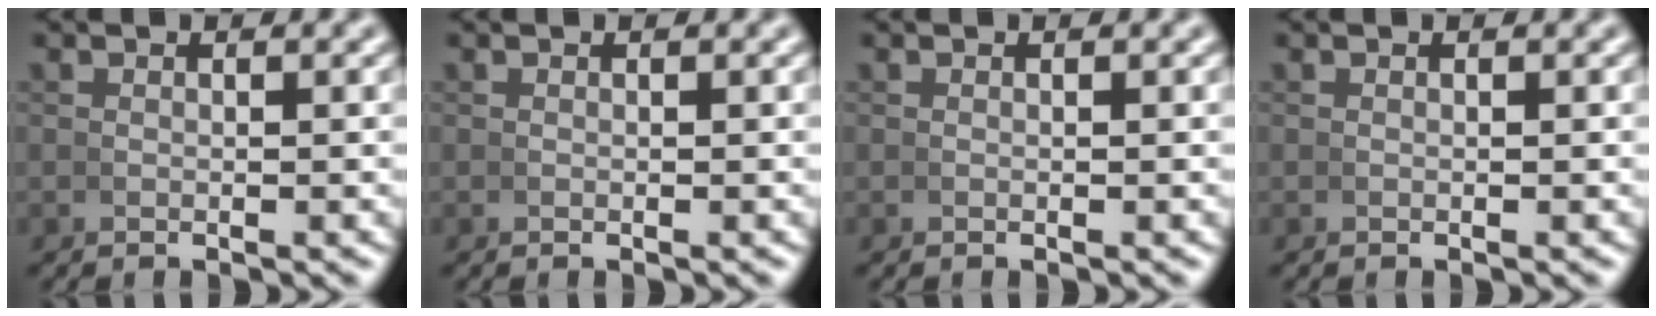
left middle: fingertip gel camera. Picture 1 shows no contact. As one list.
[{"total": 0.0}, {"total": 0.0}, {"total": 0.0}]